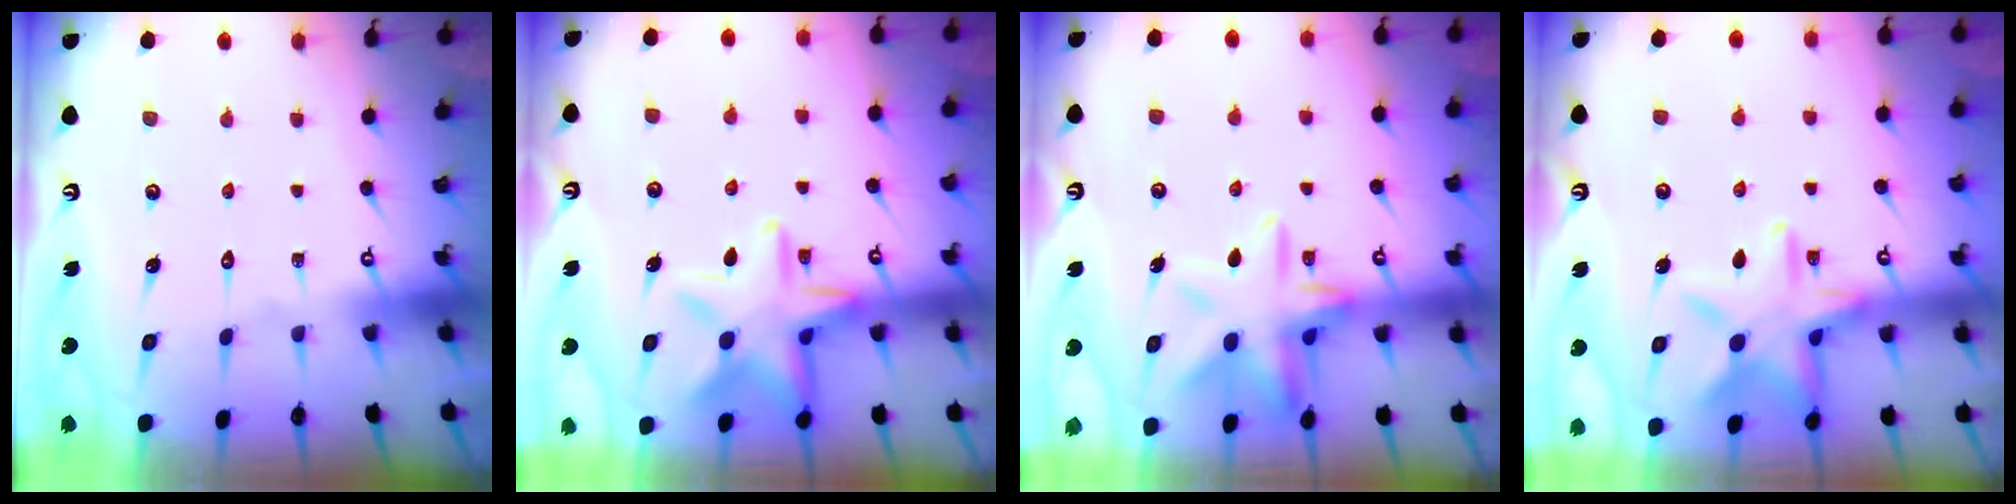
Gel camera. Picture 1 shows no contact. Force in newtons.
{"total": 14.9, "press": 14.8, "slide": 0.9}
{"total": 12.5, "press": 12.4, "slide": 0.7}
{"total": 15.6, "press": 15.6, "slide": 0.9}